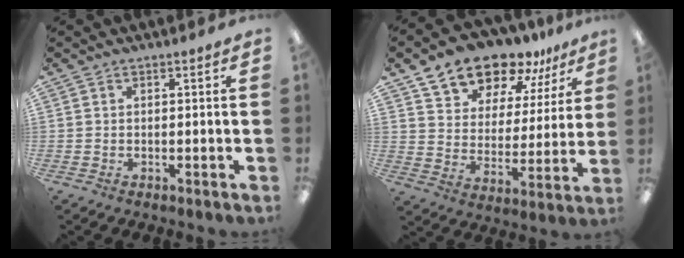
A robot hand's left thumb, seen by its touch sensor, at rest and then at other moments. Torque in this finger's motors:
{"motor_torque": [0.25, 0.31, 1.45, -1.32, 0.19]}